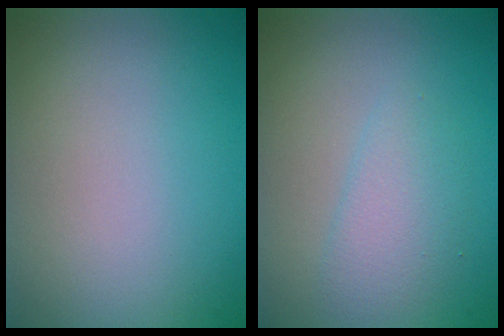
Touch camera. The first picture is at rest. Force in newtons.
{"total": 2.1, "press": 2.1, "slide": 0.1}